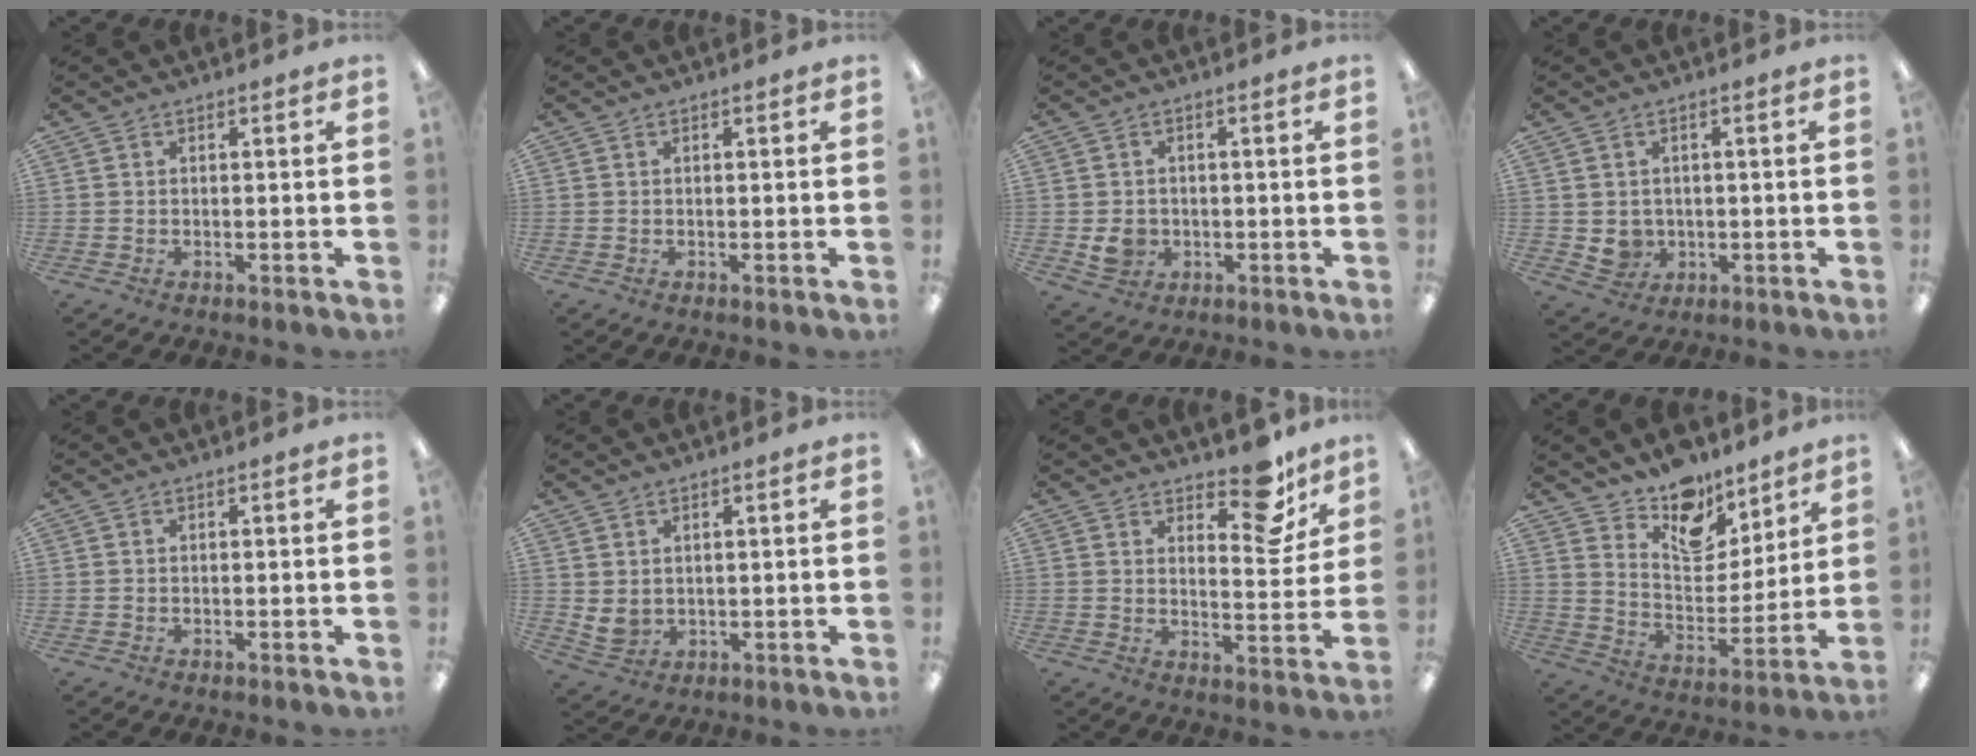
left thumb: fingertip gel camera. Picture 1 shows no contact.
{"total": 0.0}
{"total": 4.3, "force": [-0.6, 3.9, 1.6], "torque": [-0.015, 0.002, -0.008]}
{"total": 3.8, "force": [0.4, 3.7, 0.8], "torque": [-0.007, 0.001, 0.011]}
{"total": 0.0}
{"total": 3.3, "force": [1.9, 2.4, 1.2], "torque": [-0.035, -0.011, 0.036]}
{"total": 12.2, "force": [8.8, 5.1, 6.7], "torque": [-0.069, -0.062, 0.149]}
{"total": 12.9, "force": [10.5, 6.5, 3.9], "torque": [-0.068, -0.080, 0.196]}